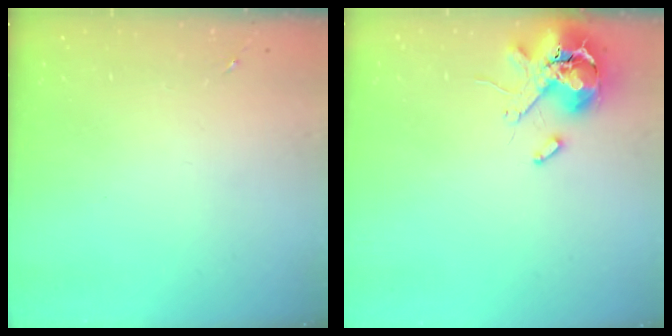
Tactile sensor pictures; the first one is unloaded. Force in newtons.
{"total": 12.2, "press": 12.0, "slide": 1.8}